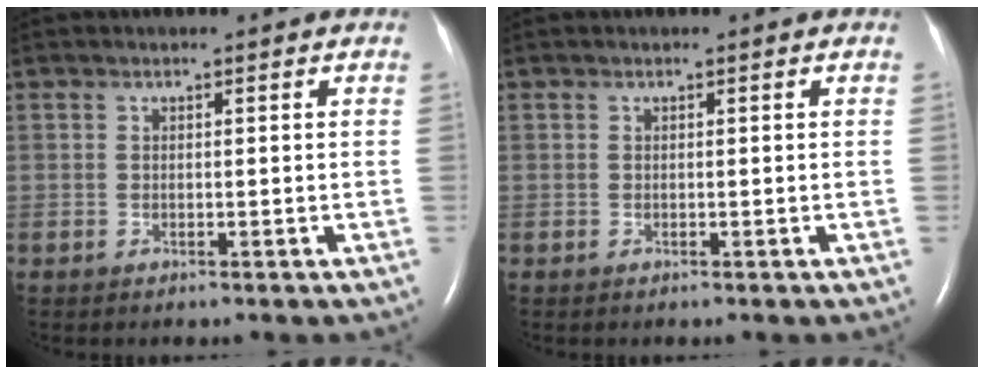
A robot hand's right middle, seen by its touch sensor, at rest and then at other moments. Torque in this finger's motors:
{"motor_torque": [0.01, 0.00, 0.00, 0.00]}